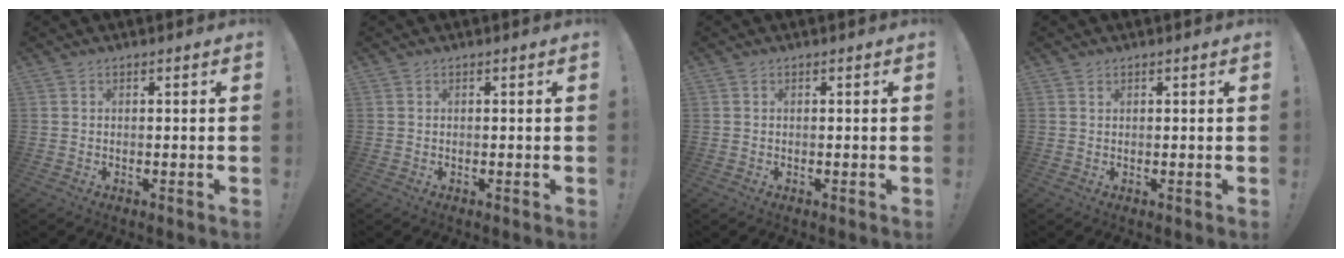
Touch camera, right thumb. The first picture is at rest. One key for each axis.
{"total": 0.0}
{"total": 0.0}
{"total": 0.6, "fx": 0.5, "fy": 0.3, "fz": 0.2, "tx": 0.003, "ty": -0.003, "tz": 0.008}